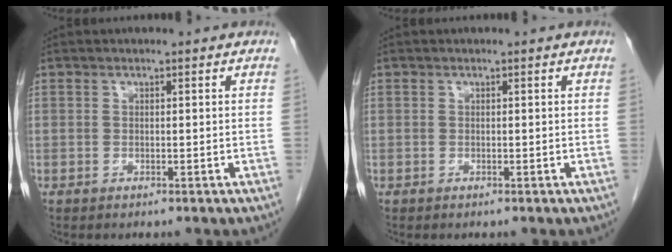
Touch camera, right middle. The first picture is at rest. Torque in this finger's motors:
{"motor_torque": [-0.20, -0.21, -0.05, -0.01]}